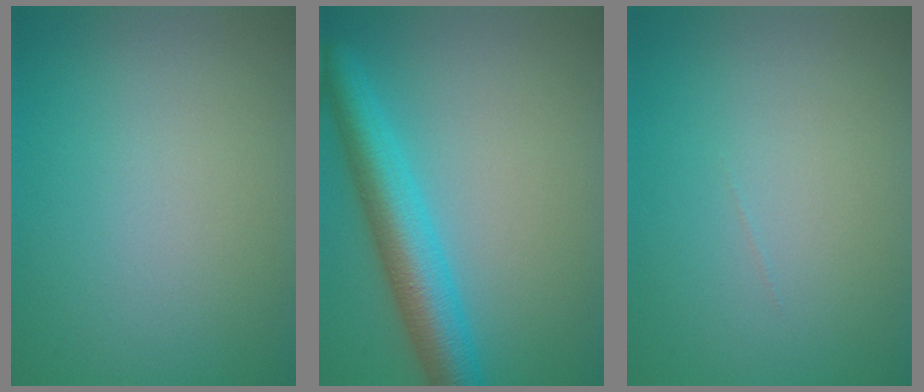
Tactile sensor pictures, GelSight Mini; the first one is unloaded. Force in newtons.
{"total": 6.2, "press": 6.2, "slide": 0.2}
{"total": 0.0}